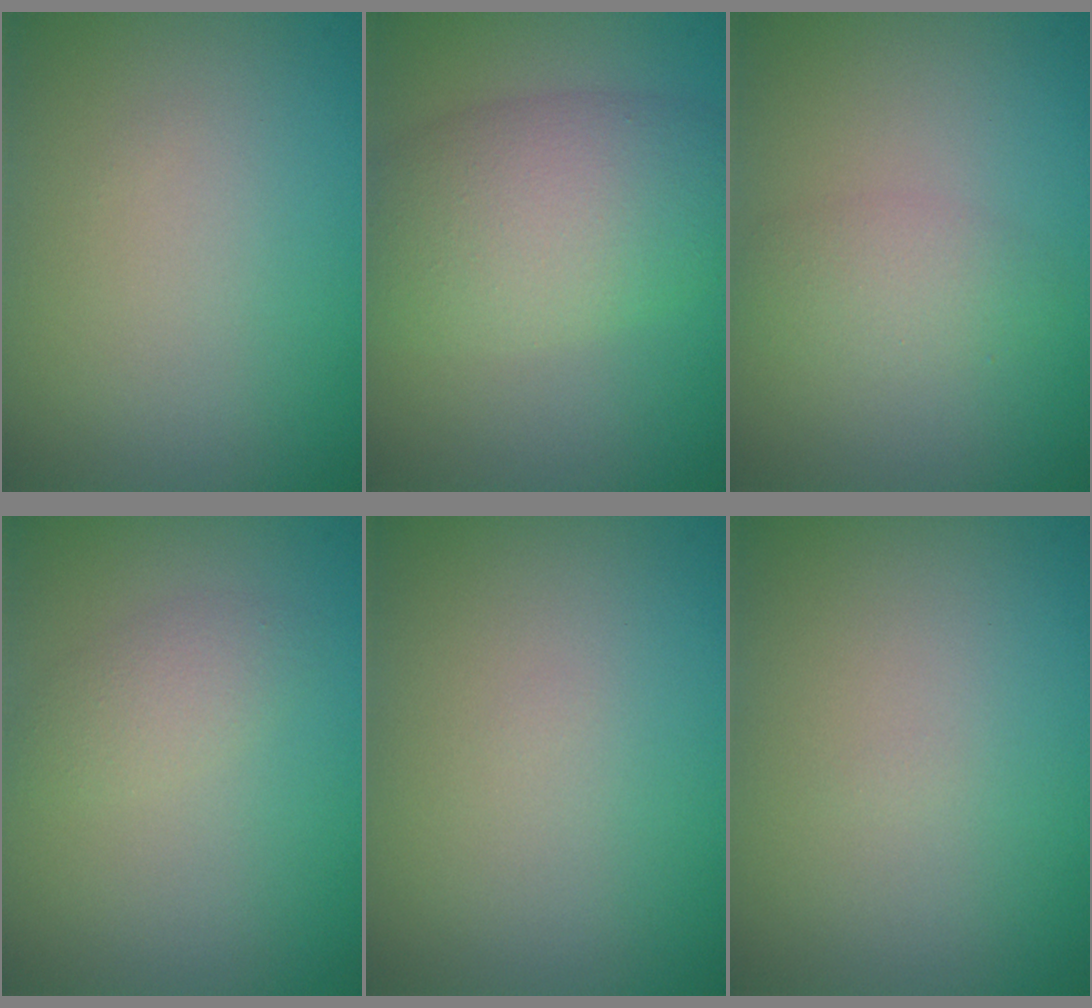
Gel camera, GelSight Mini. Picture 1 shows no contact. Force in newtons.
{"total": 7.2, "press": 7.2, "slide": 0.2}
{"total": 2.1, "press": 2.1, "slide": 0.0}
{"total": 1.7, "press": 1.7, "slide": 0.1}
{"total": 0.0}
{"total": 0.0}